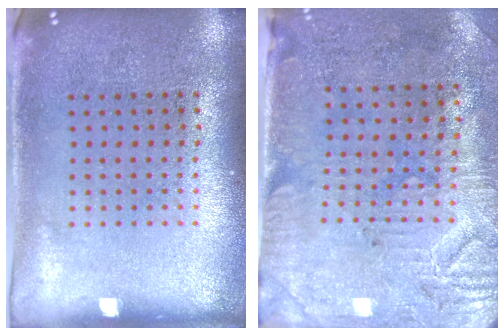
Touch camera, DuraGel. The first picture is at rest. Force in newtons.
{"total": 3.1, "press": 2.6, "slide": 1.6}